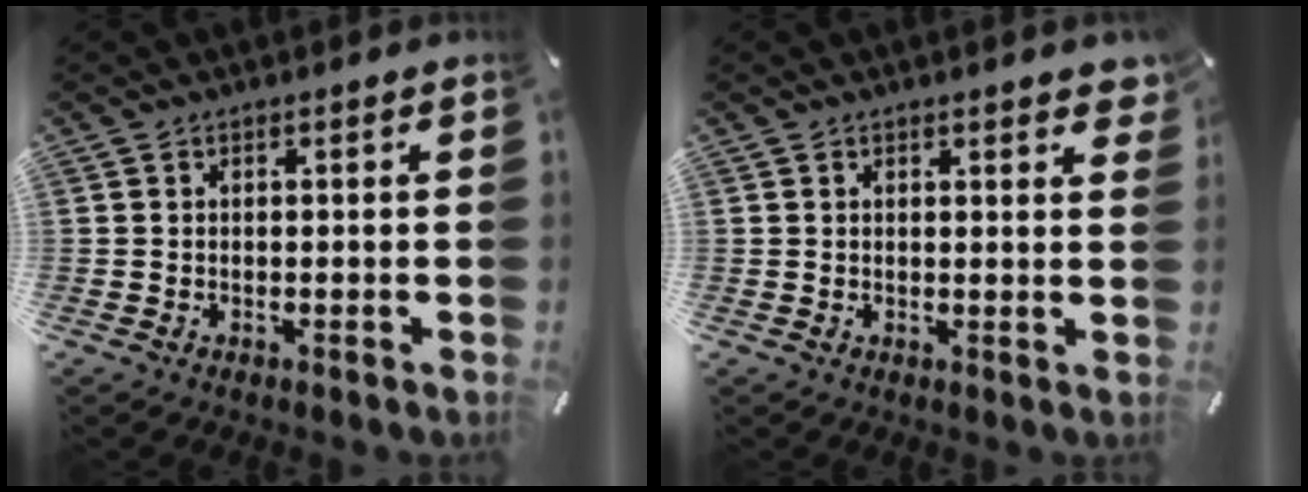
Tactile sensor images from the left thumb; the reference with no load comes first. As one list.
[{"total": 1.9, "force": [1.4, 0.6, 1.2], "torque": [-0.018, -0.001, 0.024]}]